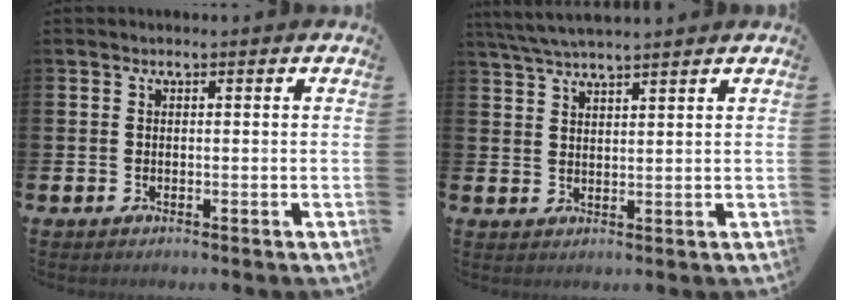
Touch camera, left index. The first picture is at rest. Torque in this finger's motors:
{"motor_torque": [0.16, -0.37, 0.74, 0.21]}